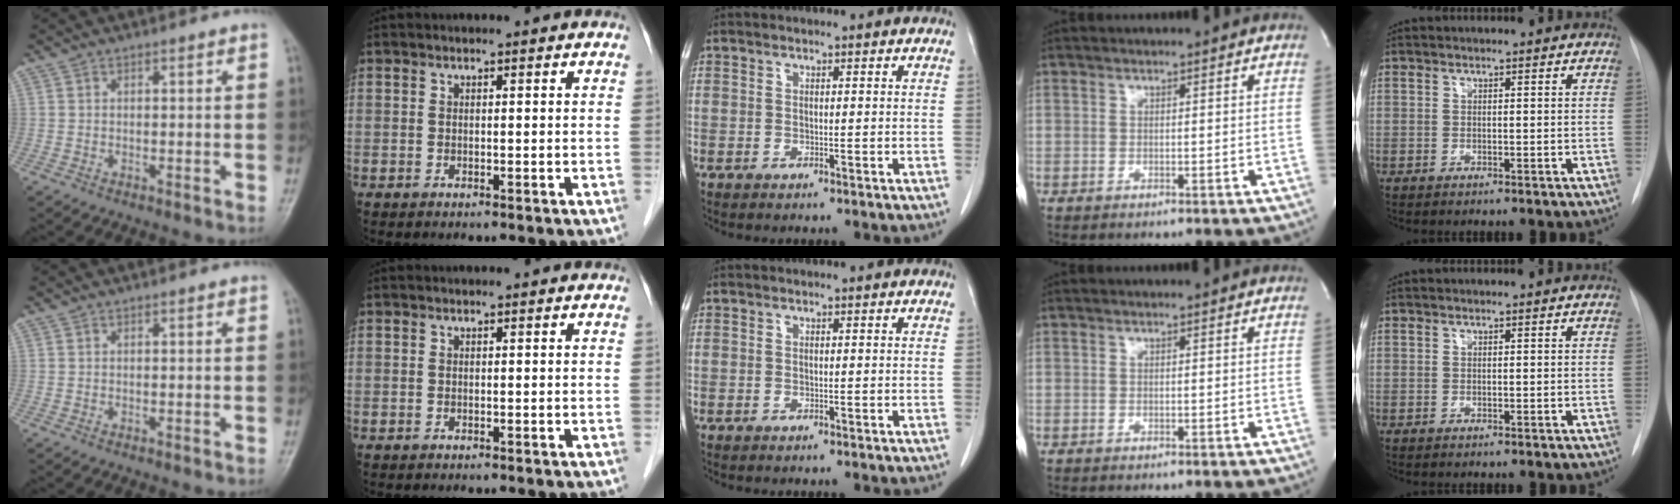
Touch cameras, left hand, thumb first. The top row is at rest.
{}